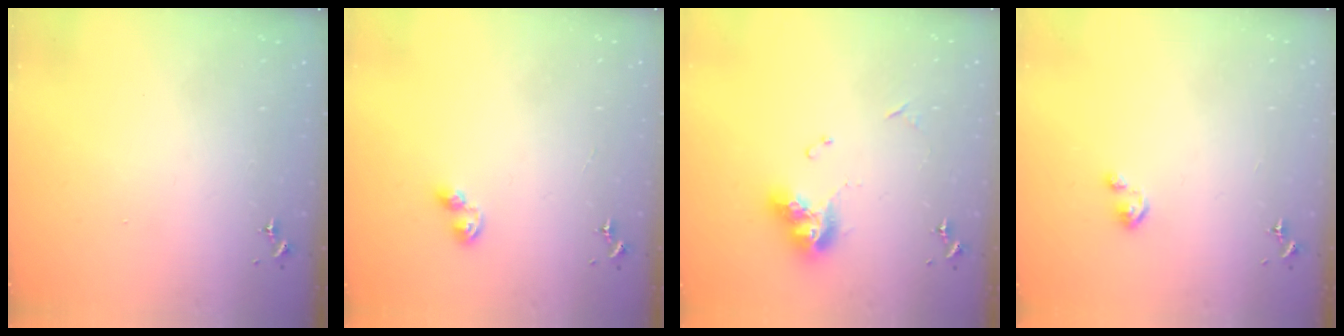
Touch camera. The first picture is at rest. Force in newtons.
{"total": 5.2, "press": 5.1, "slide": 0.5}
{"total": 12.2, "press": 12.2, "slide": 1.0}
{"total": 2.4, "press": 2.4, "slide": 0.2}